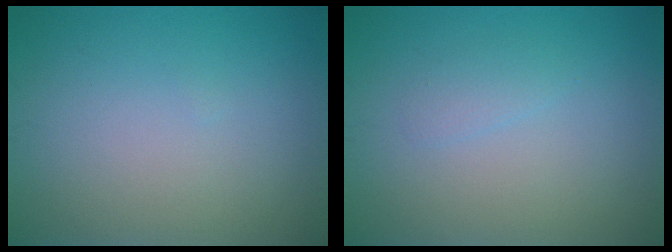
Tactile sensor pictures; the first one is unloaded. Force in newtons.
{"total": 1.0, "press": 1.0, "slide": 0.1}